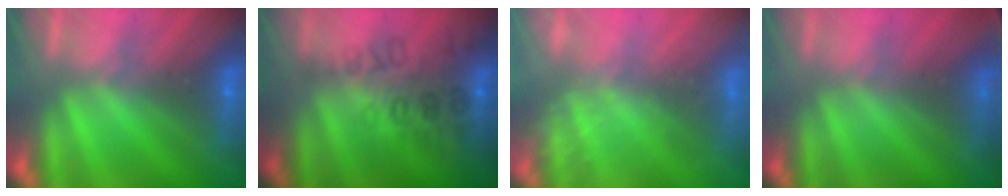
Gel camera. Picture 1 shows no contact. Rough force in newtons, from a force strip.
{"total": 2.8}
{"total": 2.4}
{"total": 2.8}